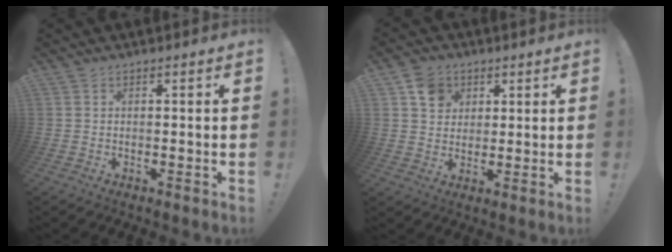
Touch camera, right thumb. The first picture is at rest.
{"total": 7.8, "force": [3.5, 6.7, 2.1], "torque": [-0.024, -0.015, 0.070]}